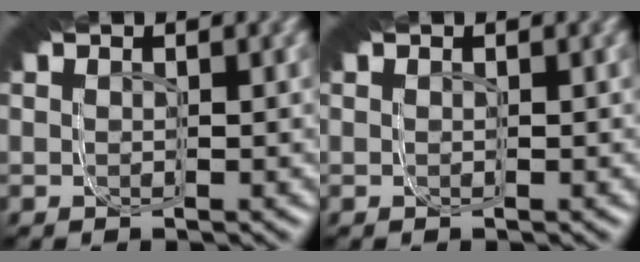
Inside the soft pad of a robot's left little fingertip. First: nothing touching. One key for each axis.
{"total": 0.0}